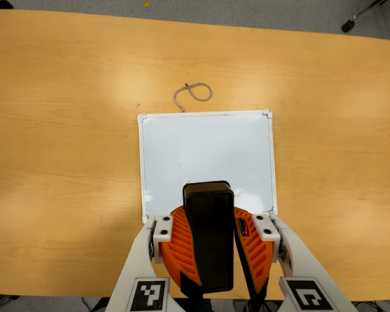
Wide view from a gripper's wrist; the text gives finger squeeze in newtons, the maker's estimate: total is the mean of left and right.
{"total": 12.9, "left": 12.3, "right": 13.5}